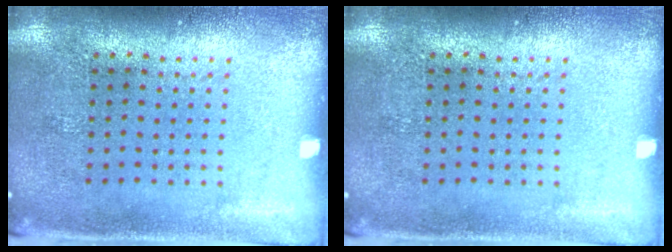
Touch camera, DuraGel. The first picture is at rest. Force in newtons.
{"total": 0.0}